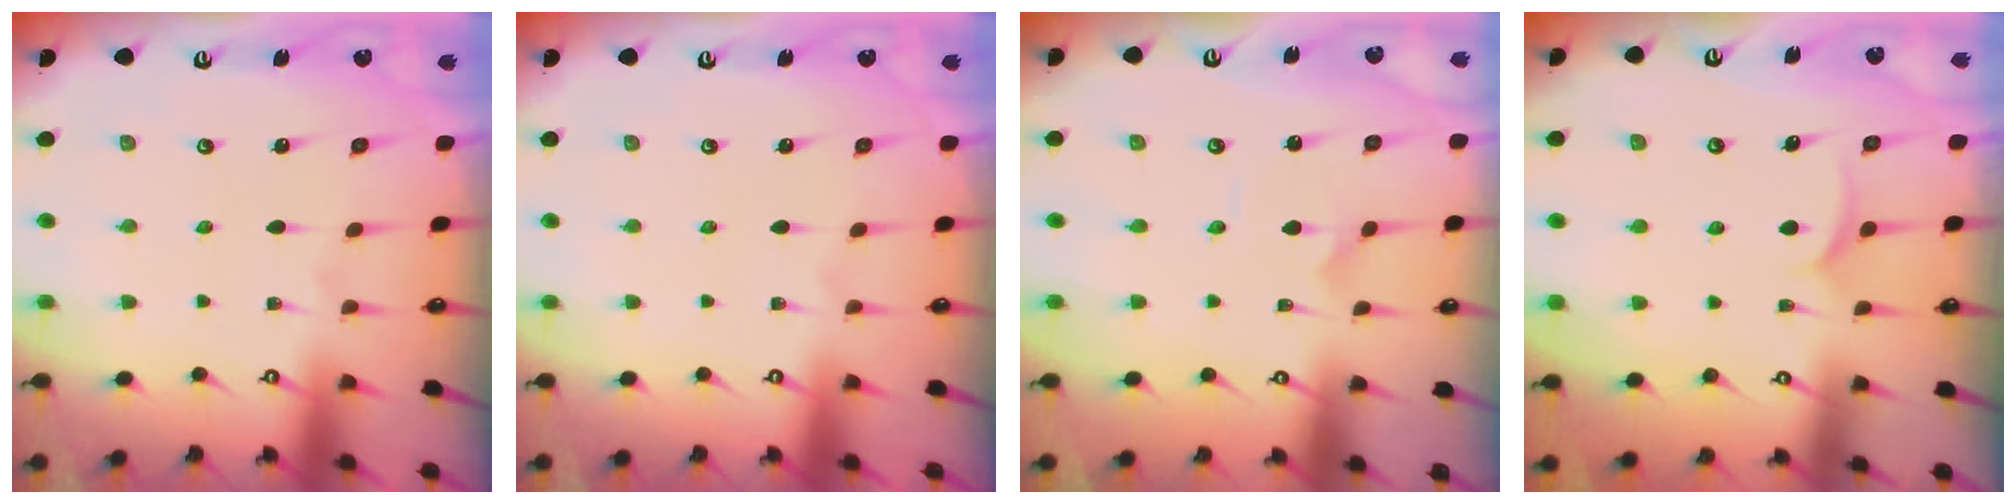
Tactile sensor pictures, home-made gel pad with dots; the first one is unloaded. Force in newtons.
{"total": 0.0}
{"total": 2.9, "press": 2.9, "slide": 0.4}
{"total": 5.7, "press": 5.7, "slide": 0.3}